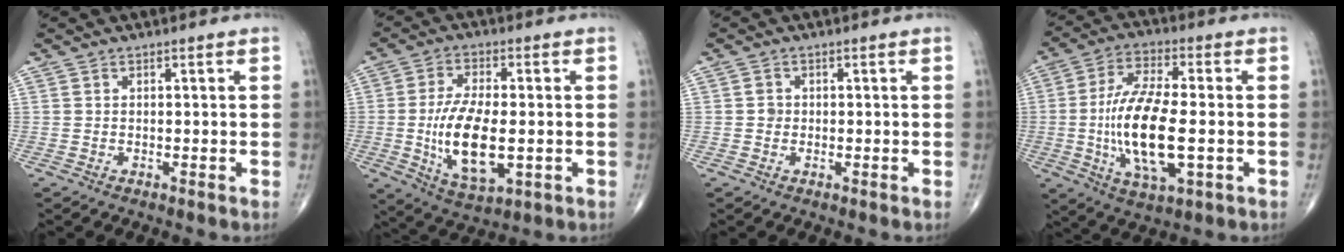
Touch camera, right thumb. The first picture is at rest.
{"total": 13.9, "force": [-1.8, 6.3, 12.2], "torque": [-0.225, -0.008, -0.024]}
{"total": 1.3, "force": [-0.1, 1.2, 0.5], "torque": [-0.002, 0.004, -0.002]}
{"total": 16.6, "force": [-2.1, 6.2, 15.2], "torque": [-0.299, 0.002, -0.037]}